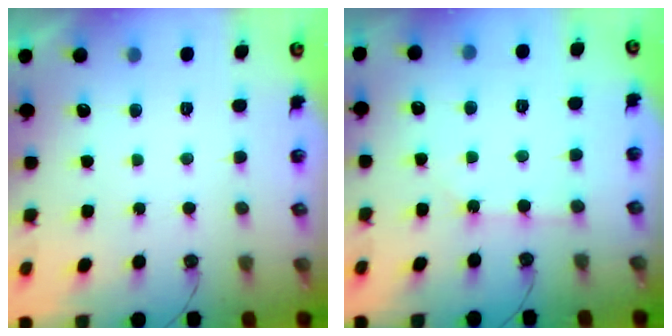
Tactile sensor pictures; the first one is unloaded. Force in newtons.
{"total": 1.7, "press": 1.6, "slide": 0.3}